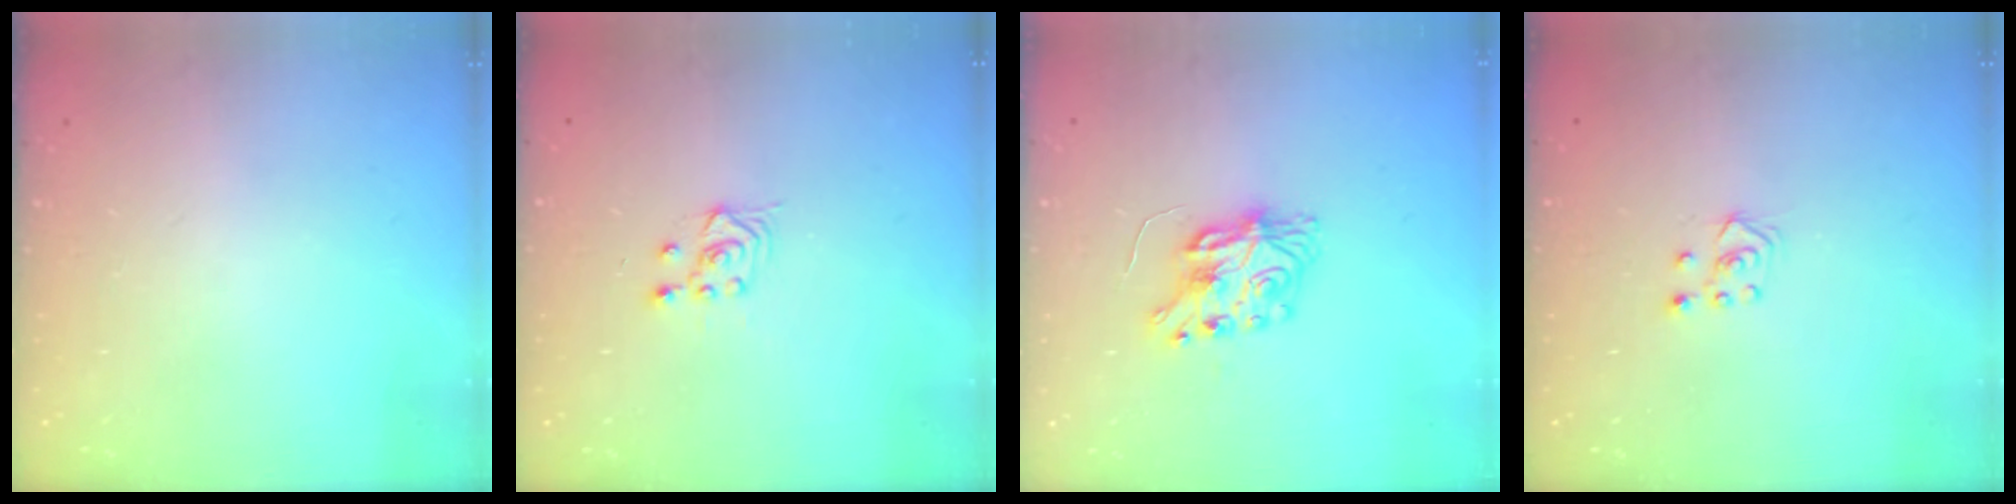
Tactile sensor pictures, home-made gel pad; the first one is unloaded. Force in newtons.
{"total": 3.3, "press": 2.9, "slide": 1.5}
{"total": 7.9, "press": 7.9, "slide": 0.2}
{"total": 3.4, "press": 3.4, "slide": 0.3}